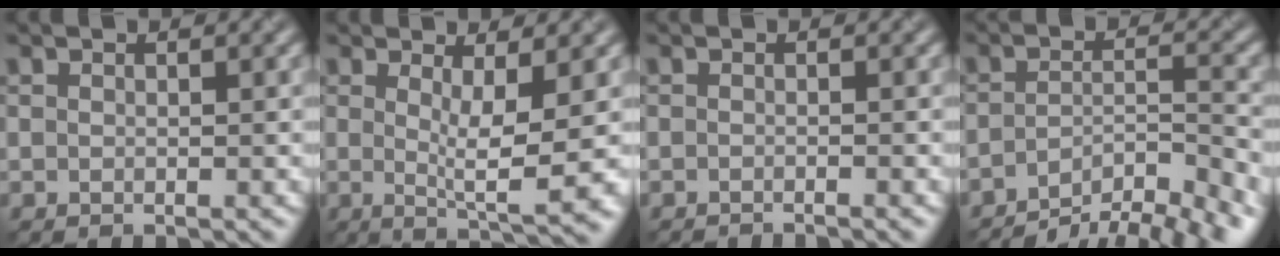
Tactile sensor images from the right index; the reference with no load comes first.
{"total": 5.5, "force": [0.3, 1.1, 5.3], "torque": [-0.076, -0.013, 0.008]}
{"total": 1.4, "force": [-1.2, 0.2, 0.7], "torque": [0.000, -0.004, -0.026]}
{"total": 7.7, "force": [-6.1, 2.0, 4.2], "torque": [-0.058, 0.002, -0.098]}